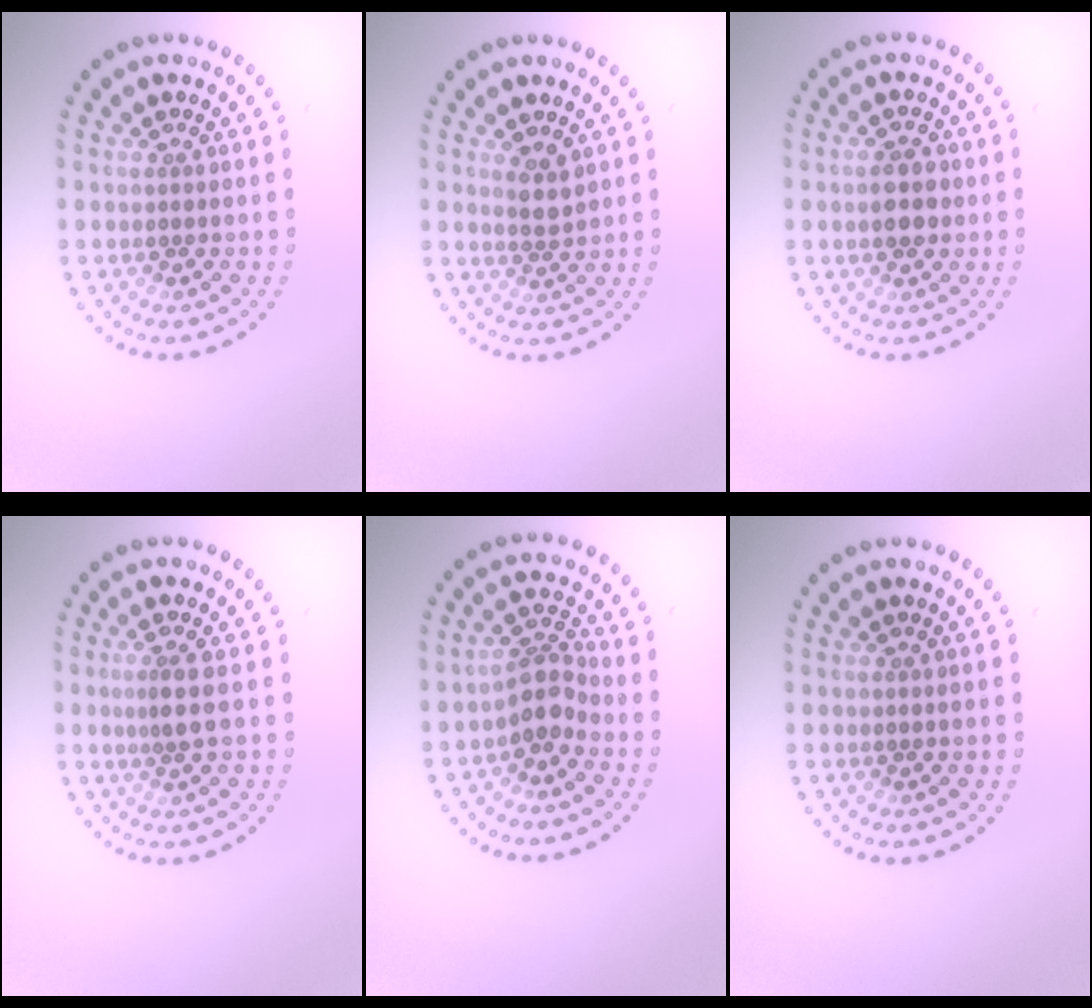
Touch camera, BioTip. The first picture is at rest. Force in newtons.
{"total": 1.8, "press": 1.5, "slide": 1.0}
{"total": 2.9, "press": 2.9, "slide": 0.1}
{"total": 1.8, "press": 1.3, "slide": 1.2}
{"total": 2.9, "press": 2.3, "slide": 1.8}
{"total": 0.0}